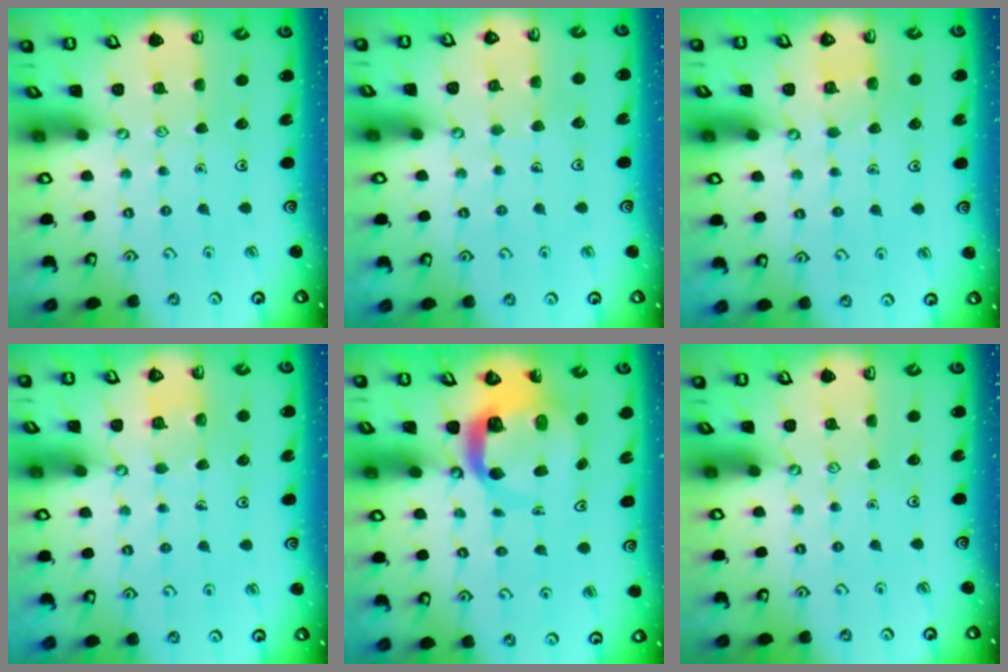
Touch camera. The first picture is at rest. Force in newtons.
{"total": 3.6, "press": 3.6, "slide": 0.3}
{"total": 2.6, "press": 2.6, "slide": 0.2}
{"total": 3.0, "press": 3.0, "slide": 0.2}
{"total": 8.4, "press": 8.3, "slide": 0.9}
{"total": 0.0}